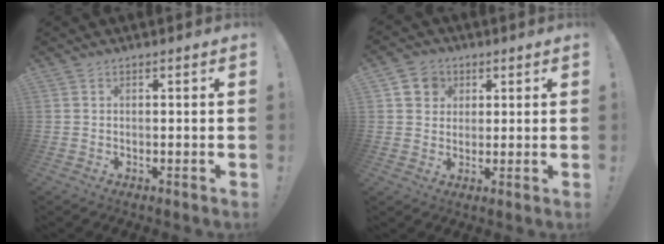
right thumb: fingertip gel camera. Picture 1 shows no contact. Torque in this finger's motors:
{"motor_torque": [0.10, 0.06, 0.31, 0.10, -0.01]}